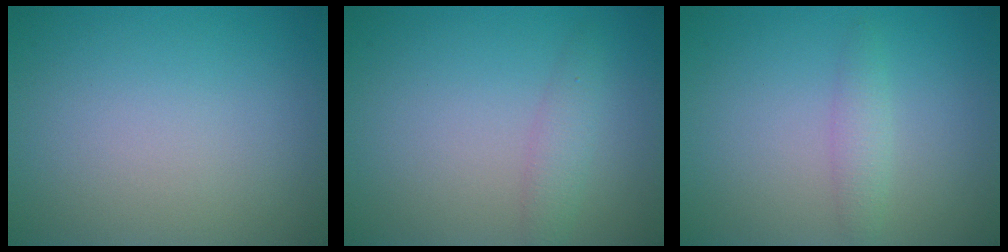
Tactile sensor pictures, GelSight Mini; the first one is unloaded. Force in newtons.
{"total": 1.7, "press": 1.7, "slide": 0.1}
{"total": 1.5, "press": 1.5, "slide": 0.0}